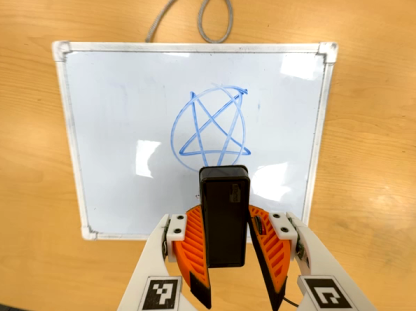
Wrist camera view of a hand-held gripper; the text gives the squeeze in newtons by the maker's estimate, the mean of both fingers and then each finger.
{"total": 5.0, "left": 4.8, "right": 5.2}